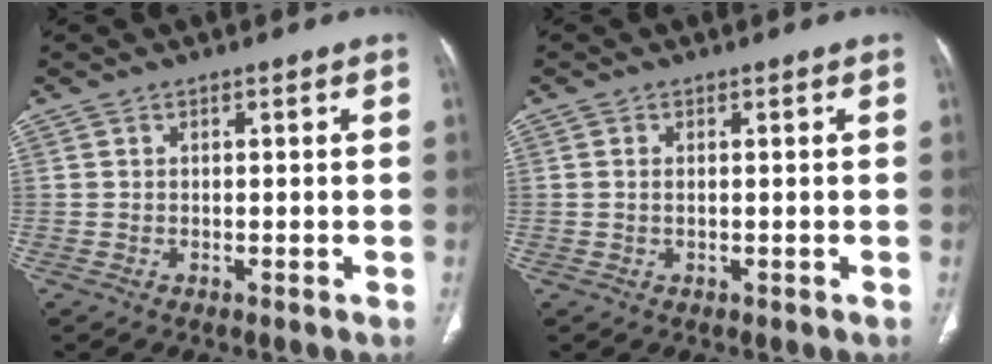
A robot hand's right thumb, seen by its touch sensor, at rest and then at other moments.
{"total": 0.7, "force": [0.1, 0.3, 0.6], "torque": [-0.014, 0.000, 0.003]}